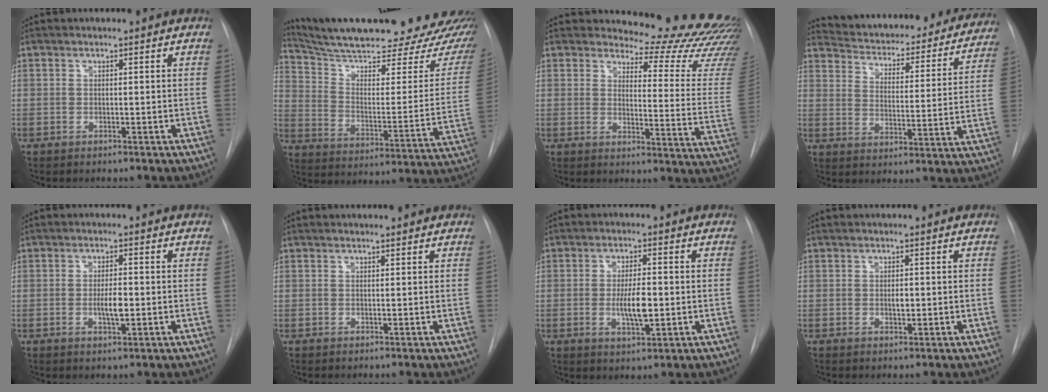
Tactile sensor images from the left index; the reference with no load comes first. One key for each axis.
{"total": 29.2, "fx": 25.6, "fy": 3.6, "fz": 13.5, "tx": -0.202, "ty": -0.074, "tz": 0.342}
{"total": 20.8, "fx": 20.3, "fy": 2.8, "fz": 3.4, "tx": -0.021, "ty": -0.159, "tz": 0.207}
{"total": 27.7, "fx": 25.4, "fy": 6.5, "fz": 8.9, "tx": -0.133, "ty": -0.055, "tz": 0.315}
{"total": 3.2, "fx": -0.5, "fy": 0.8, "fz": 3.1, "tx": -0.056, "ty": -0.001, "tz": -0.005}
{"total": 2.4, "fx": 2.4, "fy": 0.3, "fz": 0.6, "tx": -0.013, "ty": 0.015, "tz": 0.026}
{"total": 5.6, "fx": -0.7, "fy": 1.5, "fz": 5.3, "tx": -0.098, "ty": -0.007, "tz": -0.009}
{"total": 1.1, "fx": 0.1, "fy": 0.6, "fz": 0.9, "tx": -0.017, "ty": -0.002, "tz": 0.004}